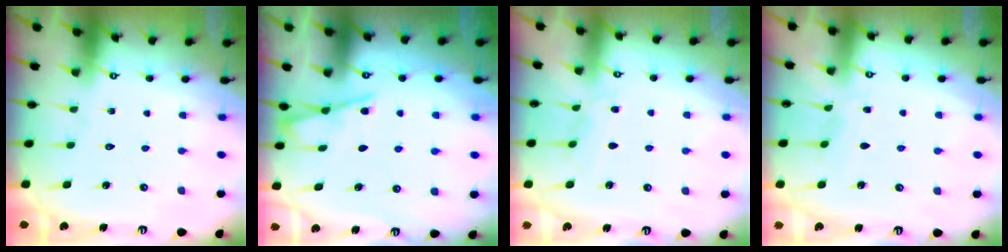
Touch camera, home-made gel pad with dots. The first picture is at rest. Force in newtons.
{"total": 5.2, "press": 5.2, "slide": 0.6}
{"total": 5.5, "press": 5.5, "slide": 0.5}
{"total": 3.7, "press": 3.7, "slide": 0.5}